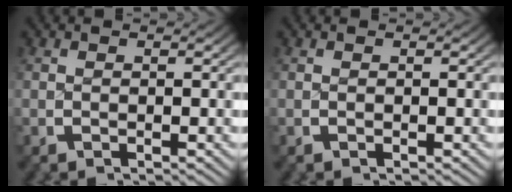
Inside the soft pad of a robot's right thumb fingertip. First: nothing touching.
{"total": 0.0}